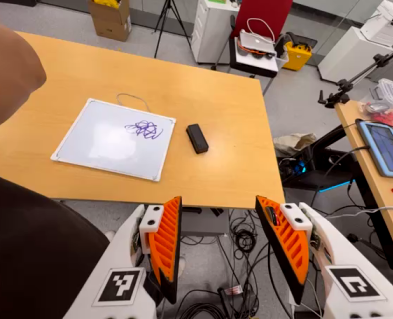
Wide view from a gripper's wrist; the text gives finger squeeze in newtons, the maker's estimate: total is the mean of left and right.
{"total": 0.0}